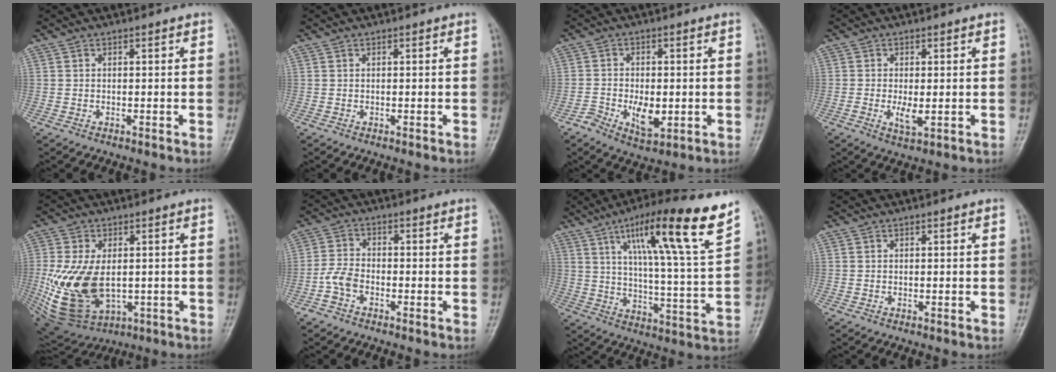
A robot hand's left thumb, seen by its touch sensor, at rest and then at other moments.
{"total": 0.0}
{"total": 6.5, "force": [-1.9, 3.7, 5.0], "torque": [-0.080, 0.005, -0.027]}
{"total": 3.2, "force": [-0.4, 1.3, 2.9], "torque": [-0.053, -0.009, -0.006]}
{"total": 16.3, "force": [-1.4, 10.2, 12.7], "torque": [-0.246, -0.015, 0.001]}
{"total": 4.1, "force": [-2.2, 2.5, 2.5], "torque": [-0.052, 0.013, -0.049]}
{"total": 19.8, "force": [11.6, 1.6, 16.0], "torque": [-0.233, -0.046, 0.179]}
{"total": 0.0}